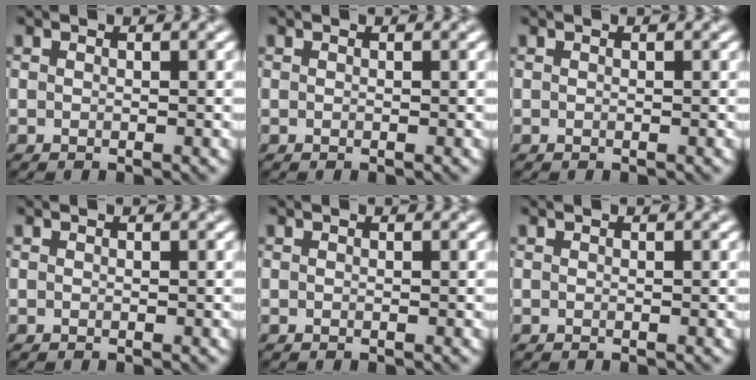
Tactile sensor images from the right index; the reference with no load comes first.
{"total": 0.0}
{"total": 0.0}
{"total": 0.0}
{"total": 0.0}
{"total": 0.0}